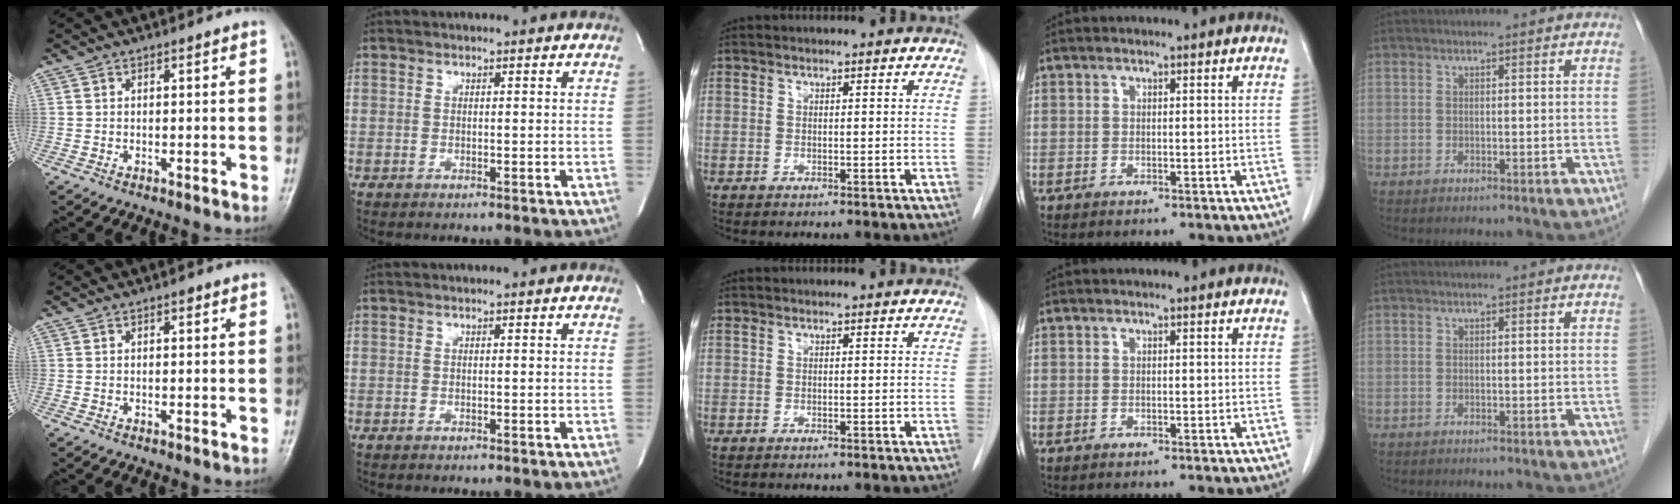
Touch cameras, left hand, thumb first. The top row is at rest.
{"thumb": {"total": 0.6, "force": [0.3, 0.3, 0.4], "torque": [-0.002, 0.001, 0.001]}}